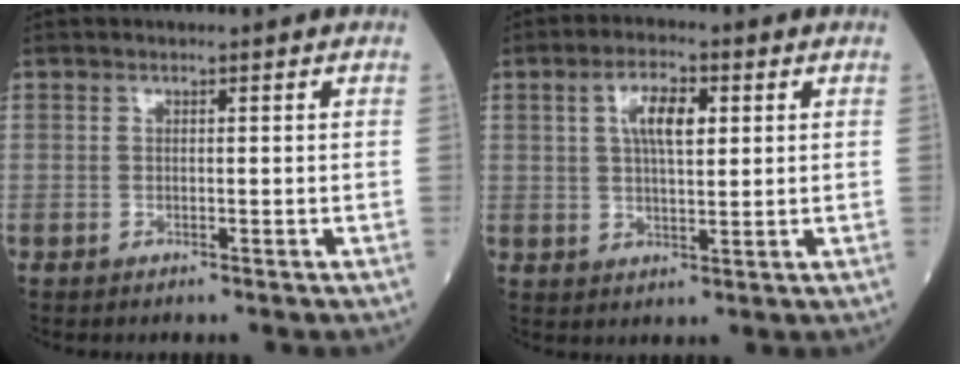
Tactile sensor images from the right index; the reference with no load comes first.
{"total": 5.9, "force": [1.8, 1.9, 5.3], "torque": [-0.104, 0.009, 0.033]}